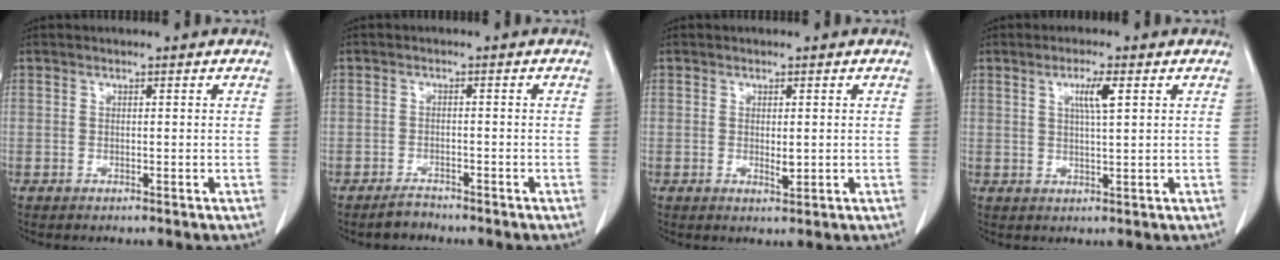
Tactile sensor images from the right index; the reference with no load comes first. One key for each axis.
{"total": 2.0, "fx": -1.9, "fy": 0.6, "fz": 0.2, "tx": -0.007, "ty": -0.001, "tz": -0.030}
{"total": 1.7, "fx": 0.0, "fy": 0.5, "fz": 1.6, "tx": -0.028, "ty": -0.005, "tz": 0.003}
{"total": 3.8, "fx": 1.5, "fy": -0.1, "fz": 3.5, "tx": -0.062, "ty": -0.001, "tz": 0.026}